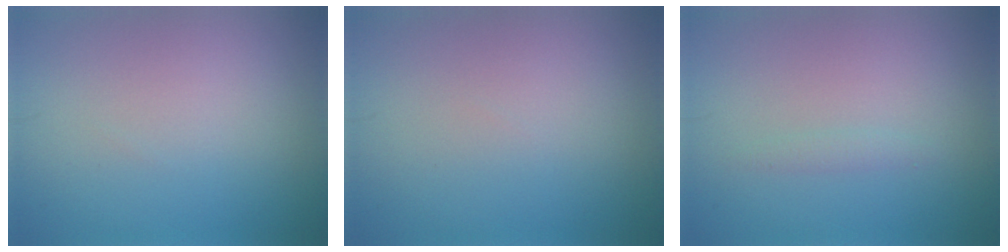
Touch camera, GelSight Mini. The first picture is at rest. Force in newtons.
{"total": 0.0}
{"total": 0.7, "press": 0.7, "slide": 0.1}